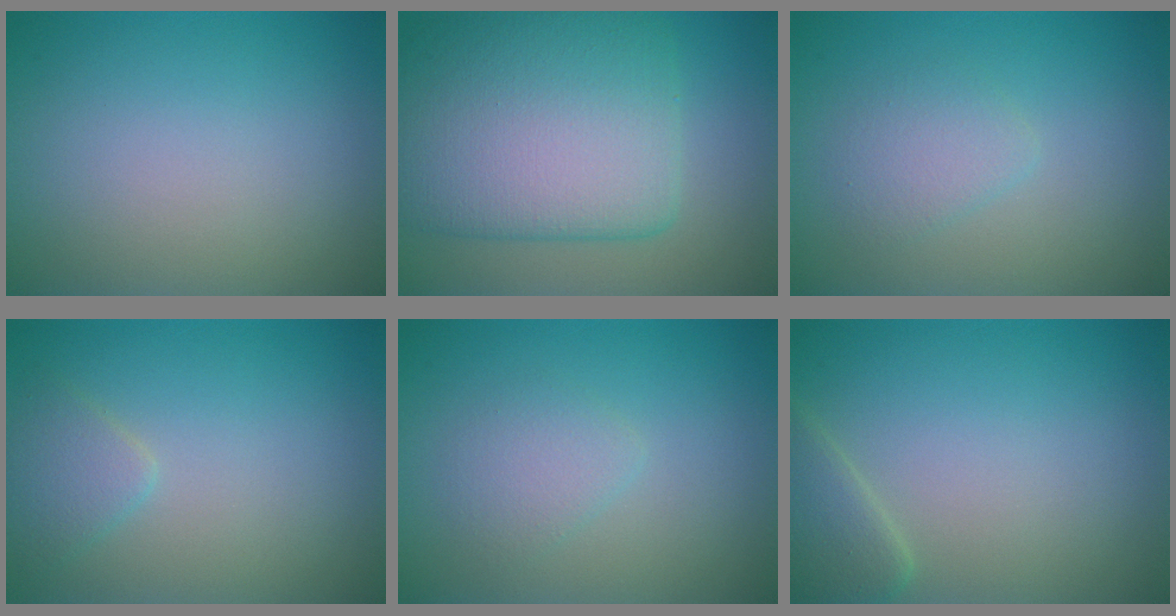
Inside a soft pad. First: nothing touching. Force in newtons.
{"total": 10.3, "press": 10.3, "slide": 0.5}
{"total": 1.9, "press": 1.9, "slide": 0.1}
{"total": 1.9, "press": 1.9, "slide": 0.1}
{"total": 1.8, "press": 1.8, "slide": 0.1}
{"total": 2.6, "press": 2.6, "slide": 0.2}